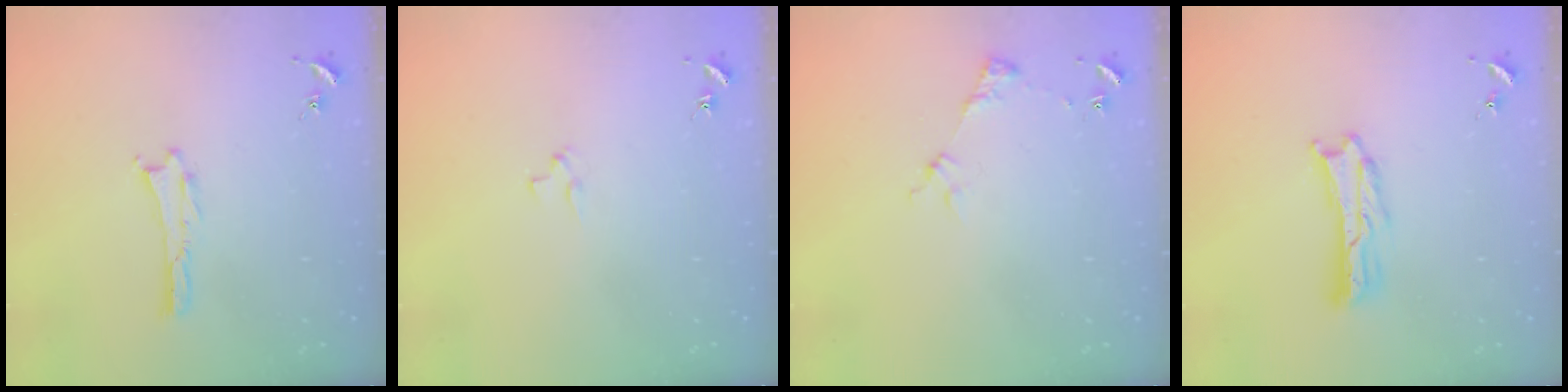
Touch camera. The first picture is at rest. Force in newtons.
{"total": 1.9, "press": 1.9, "slide": 0.2}
{"total": 2.9, "press": 2.9, "slide": 0.4}
{"total": 2.8, "press": 2.7, "slide": 0.4}